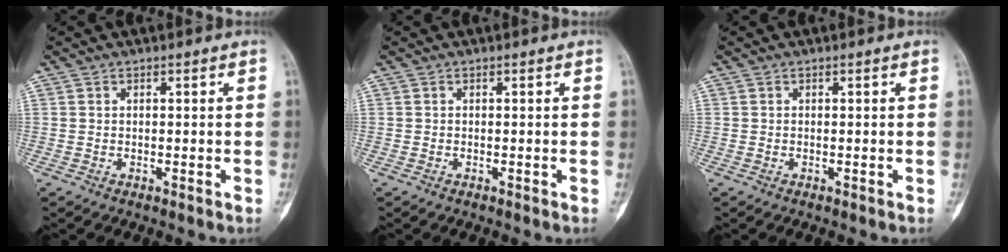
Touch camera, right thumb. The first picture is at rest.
{"total": 0.0}
{"total": 0.0}